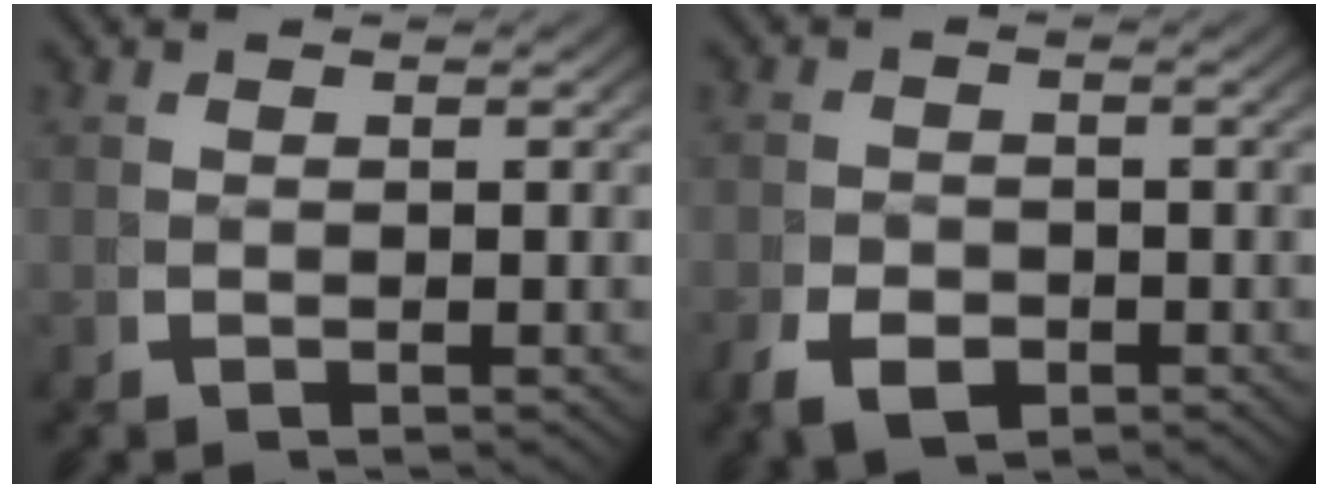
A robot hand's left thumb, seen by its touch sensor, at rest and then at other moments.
{"total": 2.9, "force": [-1.6, 1.9, 1.5], "torque": [-0.028, -0.014, -0.025]}